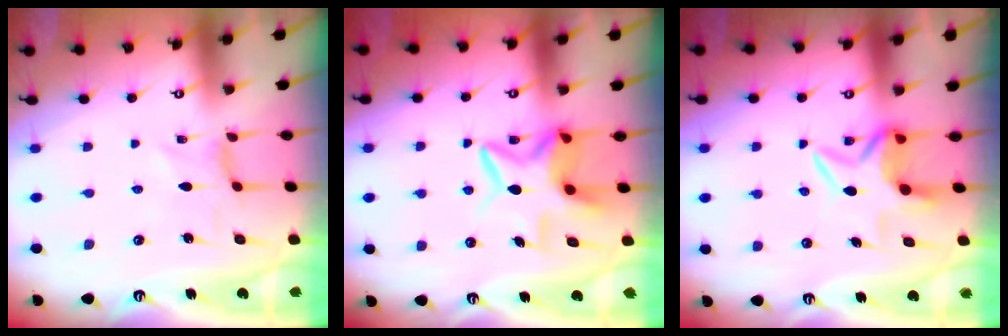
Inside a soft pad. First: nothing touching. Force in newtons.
{"total": 9.8, "press": 9.7, "slide": 1.6}
{"total": 6.4, "press": 6.2, "slide": 1.2}